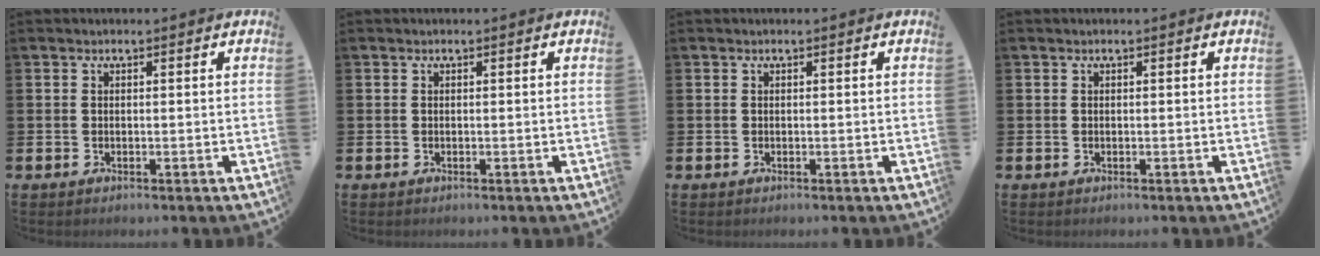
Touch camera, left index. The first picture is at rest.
{"total": 0.0}
{"total": 0.0}
{"total": 0.0}